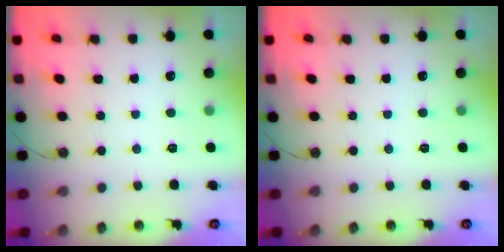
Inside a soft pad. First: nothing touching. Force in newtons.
{"total": 0.0}